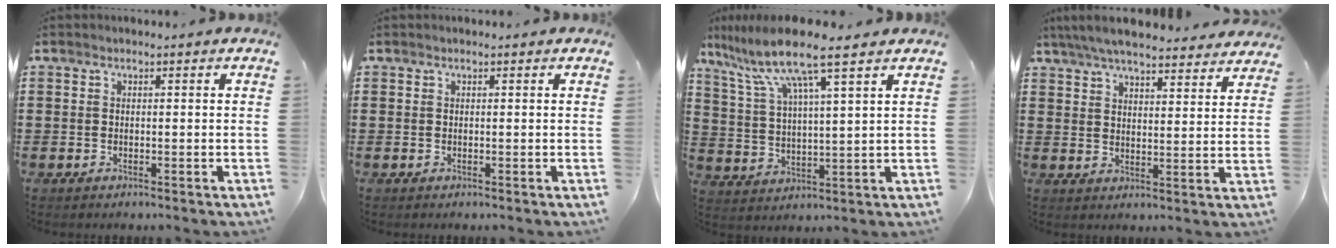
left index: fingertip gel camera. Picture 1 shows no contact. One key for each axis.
{"total": 0.0}
{"total": 9.7, "fx": 7.3, "fy": 0.6, "fz": 6.4, "tx": -0.148, "ty": -0.028, "tz": 0.122}
{"total": 6.5, "fx": 6.1, "fy": 0.5, "fz": 2.2, "tx": -0.063, "ty": -0.022, "tz": 0.110}